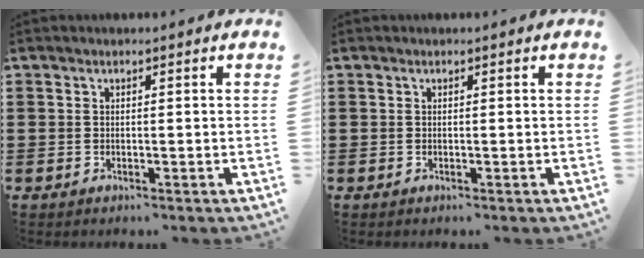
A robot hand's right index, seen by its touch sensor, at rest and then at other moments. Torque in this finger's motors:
{"motor_torque": [0.18, -0.20, 0.03, 0.01]}